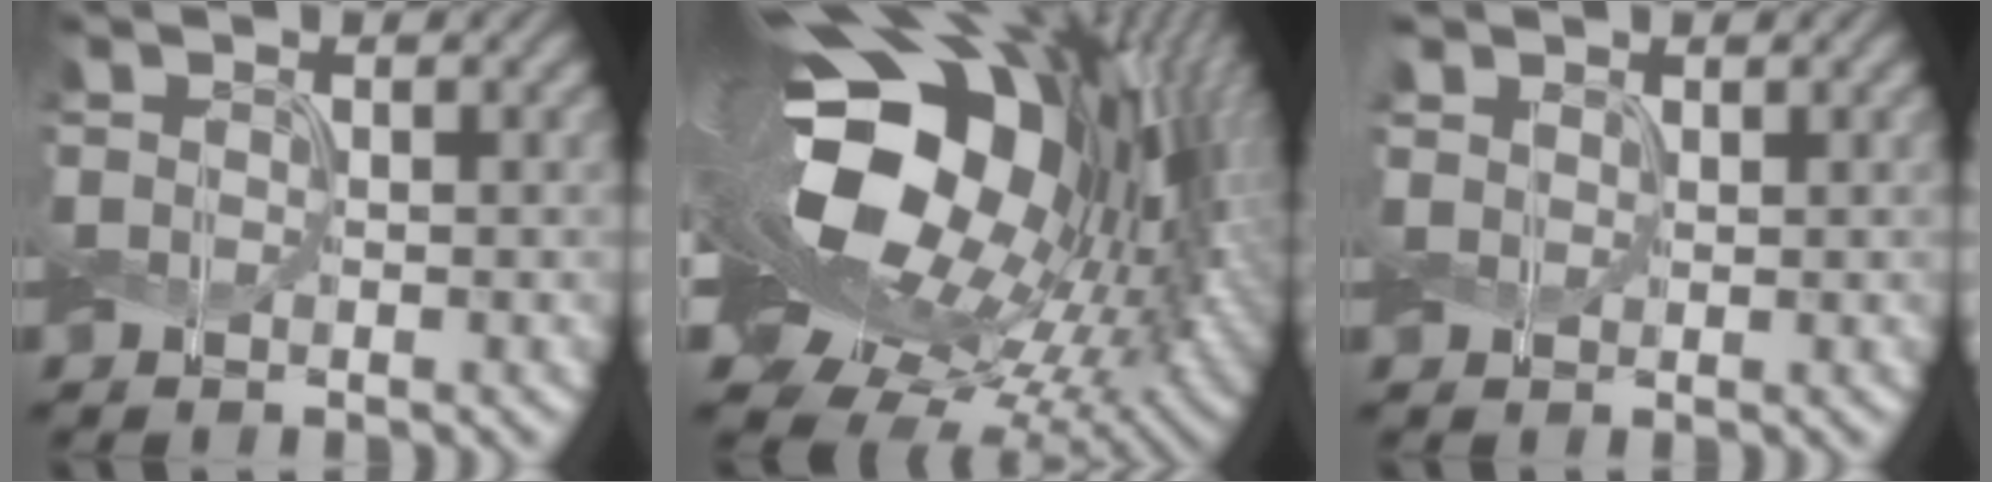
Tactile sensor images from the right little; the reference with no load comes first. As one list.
[{"total": 20.5, "force": [1.0, 12.7, 16.0], "torque": [-0.264, -0.028, 0.008]}, {"total": 1.1, "force": [0.7, 0.7, 0.2], "torque": [-0.009, 0.003, 0.013]}]